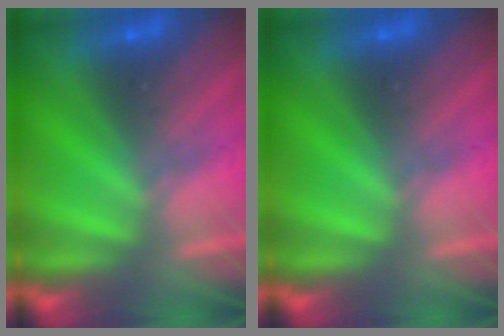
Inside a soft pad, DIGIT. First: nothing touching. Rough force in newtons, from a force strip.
{"total": 0.0}